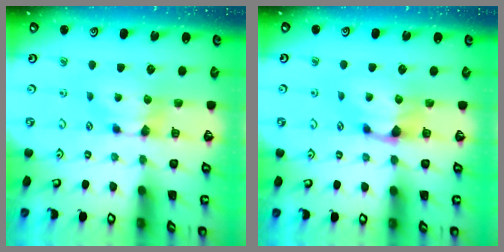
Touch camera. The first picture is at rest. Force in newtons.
{"total": 1.2, "press": 0.0, "slide": 1.2}